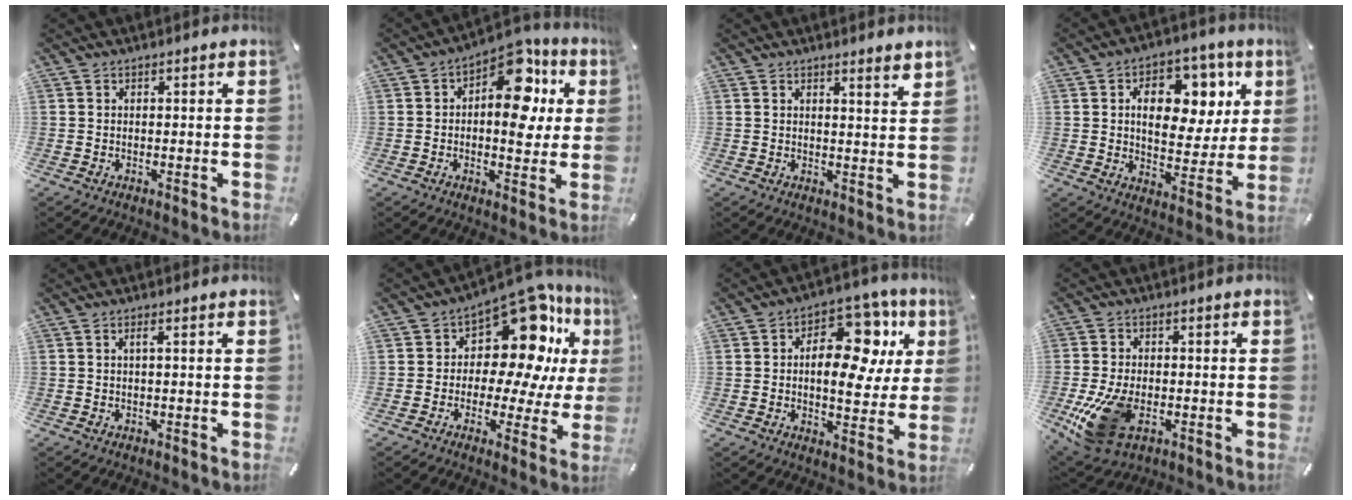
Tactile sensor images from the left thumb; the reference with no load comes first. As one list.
[{"total": 14.2, "force": [4.5, 8.1, 10.8], "torque": [-0.130, -0.041, 0.073]}, {"total": 2.9, "force": [2.6, -0.5, 1.1], "torque": [-0.019, -0.024, 0.043]}, {"total": 14.1, "force": [4.7, 9.8, 9.0], "torque": [-0.114, -0.020, 0.077]}, {"total": 1.2, "force": [0.2, 0.1, 1.2], "torque": [-0.023, -0.002, 0.003]}, {"total": 14.9, "force": [7.6, 8.2, 9.9], "torque": [-0.150, -0.079, 0.128]}, {"total": 17.0, "force": [5.2, 10.2, 12.6], "torque": [-0.164, -0.029, 0.086]}, {"total": 13.5, "force": [-4.2, 8.4, 9.6], "torque": [-0.208, -0.002, -0.074]}]